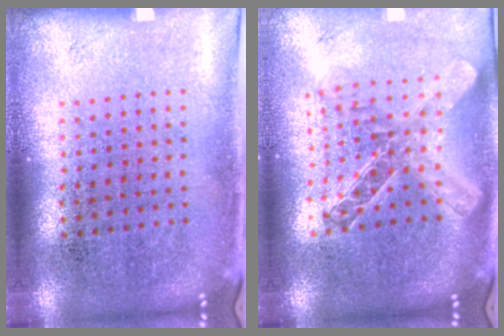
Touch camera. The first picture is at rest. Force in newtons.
{"total": 2.0, "press": 1.7, "slide": 1.1}